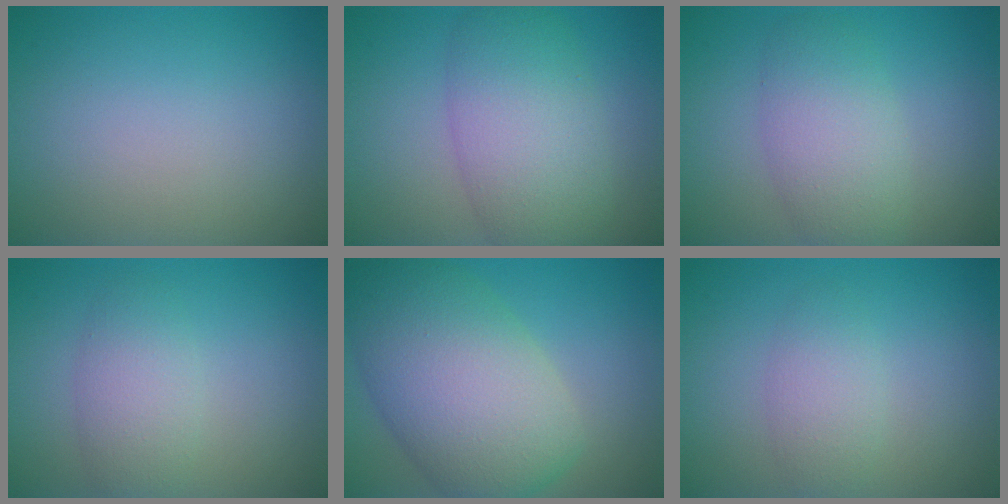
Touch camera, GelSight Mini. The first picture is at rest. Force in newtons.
{"total": 6.9, "press": 6.9, "slide": 0.5}
{"total": 4.8, "press": 4.7, "slide": 0.2}
{"total": 3.1, "press": 3.1, "slide": 0.1}
{"total": 10.8, "press": 10.8, "slide": 0.3}
{"total": 2.4, "press": 2.4, "slide": 0.0}